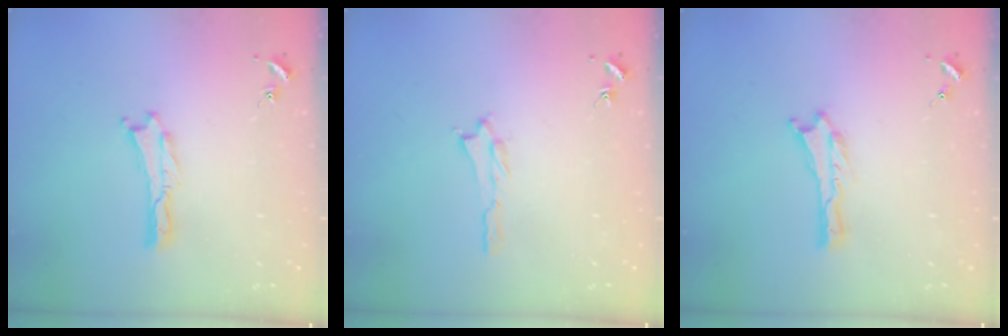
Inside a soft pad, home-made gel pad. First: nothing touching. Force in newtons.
{"total": 1.2, "press": 1.2, "slide": 0.3}
{"total": 0.0}